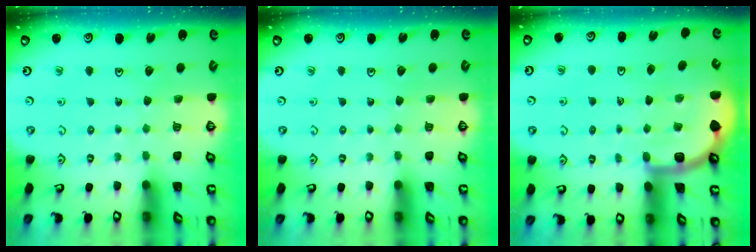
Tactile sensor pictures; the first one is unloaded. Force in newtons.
{"total": 0.0}
{"total": 4.9, "press": 4.2, "slide": 2.4}